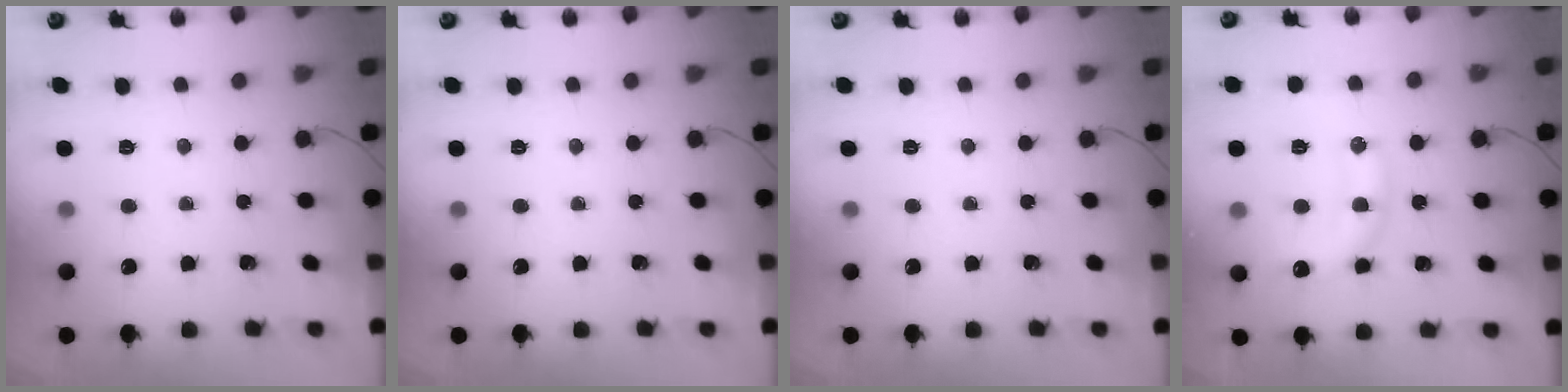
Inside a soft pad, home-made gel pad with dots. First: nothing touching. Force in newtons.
{"total": 0.0}
{"total": 0.0}
{"total": 15.2, "press": 15.1, "slide": 0.9}